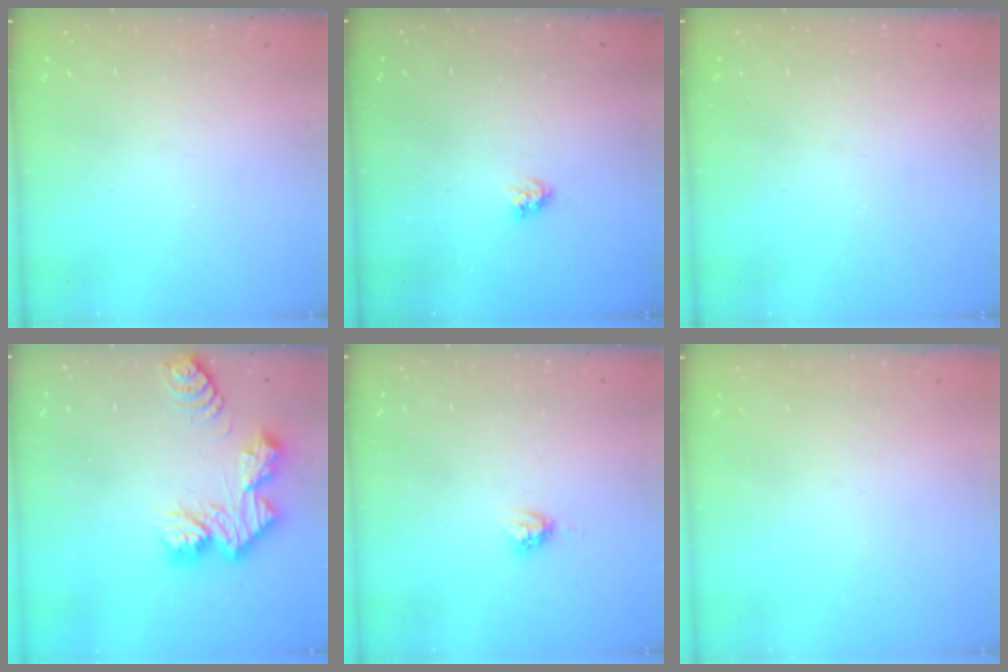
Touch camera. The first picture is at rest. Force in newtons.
{"total": 3.4, "press": 3.4, "slide": 0.4}
{"total": 0.0}
{"total": 12.8, "press": 12.7, "slide": 1.1}
{"total": 3.4, "press": 3.4, "slide": 0.4}
{"total": 0.0}